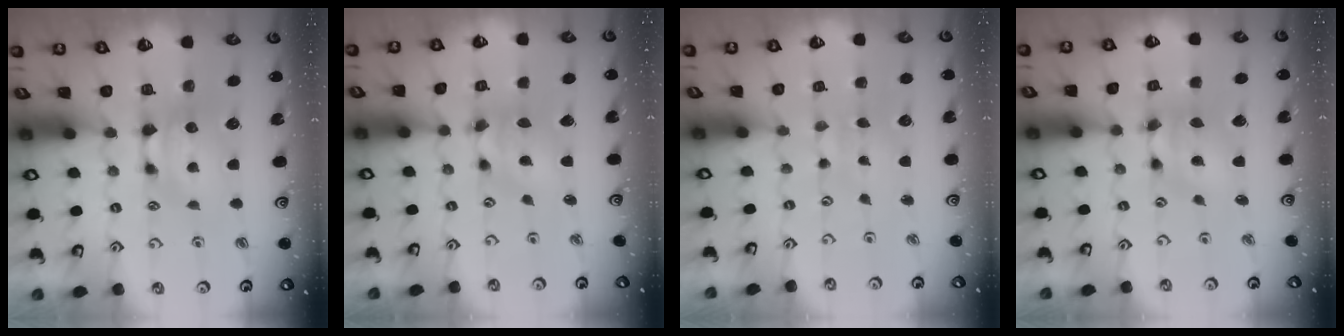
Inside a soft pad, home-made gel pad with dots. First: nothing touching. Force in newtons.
{"total": 5.0, "press": 4.6, "slide": 1.8}
{"total": 5.1, "press": 5.1, "slide": 0.2}
{"total": 4.9, "press": 4.6, "slide": 1.8}